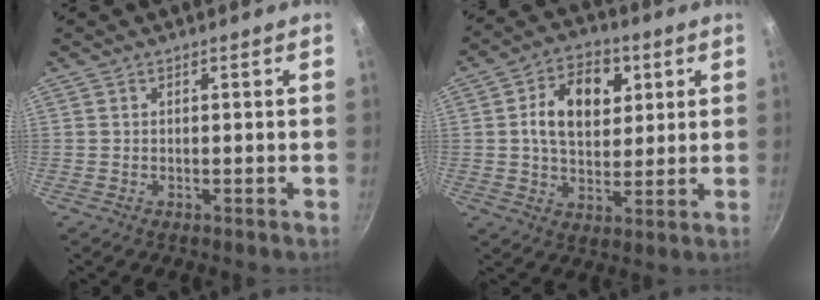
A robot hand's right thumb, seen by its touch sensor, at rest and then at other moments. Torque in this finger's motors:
{"motor_torque": [-0.26, 0.41, 0.72, -0.22, 0.14]}